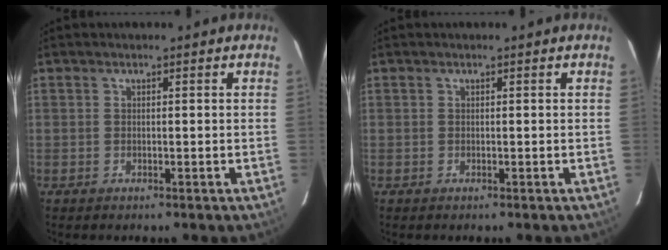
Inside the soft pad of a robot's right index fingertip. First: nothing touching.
{"total": 0.0}